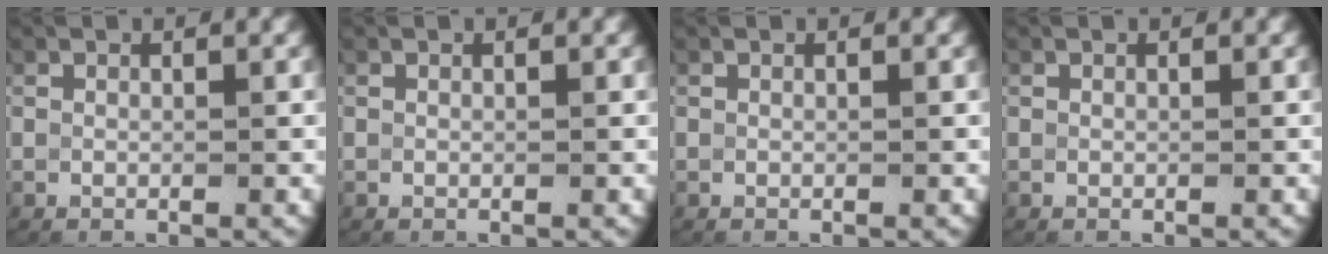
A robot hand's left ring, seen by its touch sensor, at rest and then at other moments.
{"total": 0.0}
{"total": 0.0}
{"total": 0.0}